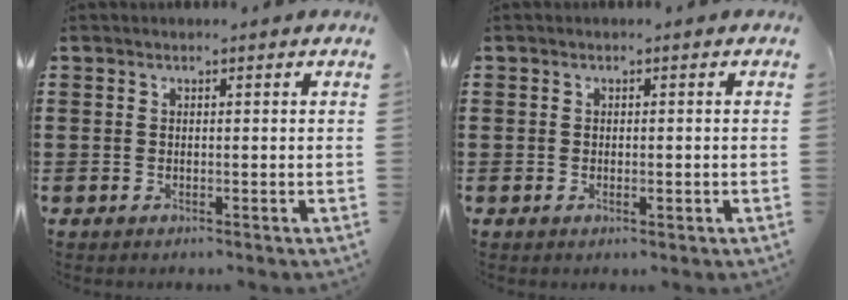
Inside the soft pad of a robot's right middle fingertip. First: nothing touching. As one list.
[{"total": 0.7, "force": [-0.3, 0.4, 0.5], "torque": [-0.010, -0.001, -0.006]}]